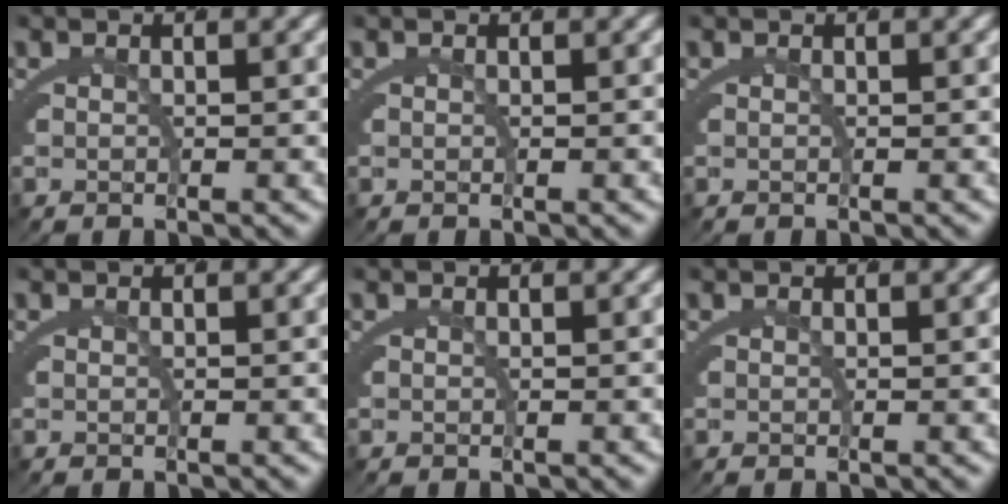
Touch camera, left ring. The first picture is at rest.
{"total": 0.0}
{"total": 0.0}
{"total": 0.0}
{"total": 0.0}
{"total": 0.0}